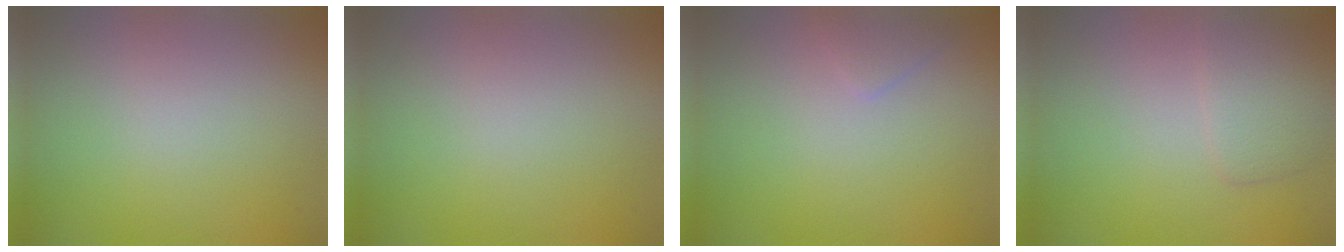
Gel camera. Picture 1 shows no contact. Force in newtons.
{"total": 0.0}
{"total": 1.1, "press": 1.1, "slide": 0.1}
{"total": 2.7, "press": 2.7, "slide": 0.1}